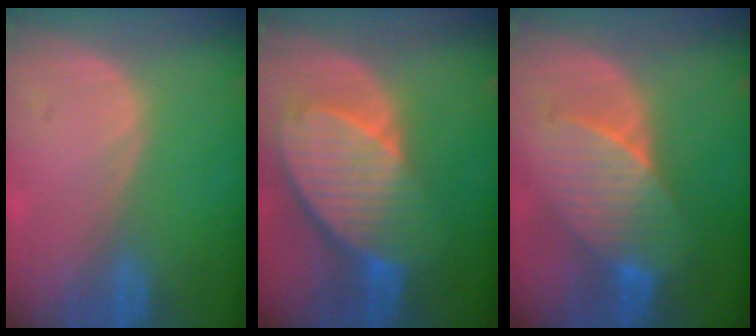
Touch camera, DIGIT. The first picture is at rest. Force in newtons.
{"total": 10.2, "press": 8.8, "slide": 5.0}
{"total": 7.1, "press": 7.0, "slide": 1.3}